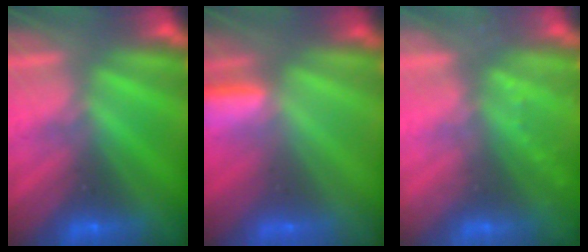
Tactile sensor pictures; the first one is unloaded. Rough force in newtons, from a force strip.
{"total": 2.8}
{"total": 2.2}